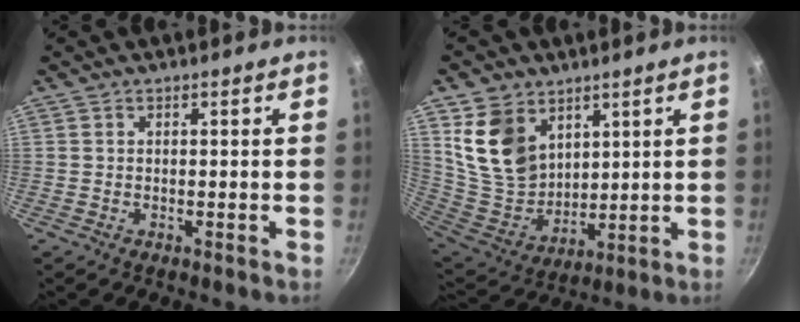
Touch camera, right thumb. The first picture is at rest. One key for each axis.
{"total": 14.2, "fx": 7.0, "fy": 10.2, "fz": 7.1, "tx": -0.106, "ty": -0.043, "tz": 0.152}